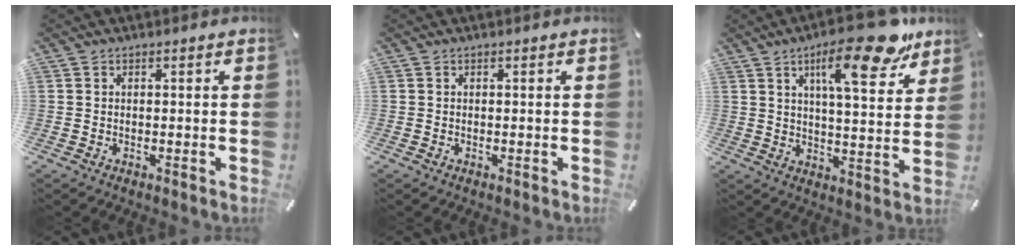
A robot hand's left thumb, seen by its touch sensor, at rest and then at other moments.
{"total": 0.0}
{"total": 18.4, "force": [11.1, 5.7, 13.5], "torque": [-0.196, -0.052, 0.169]}